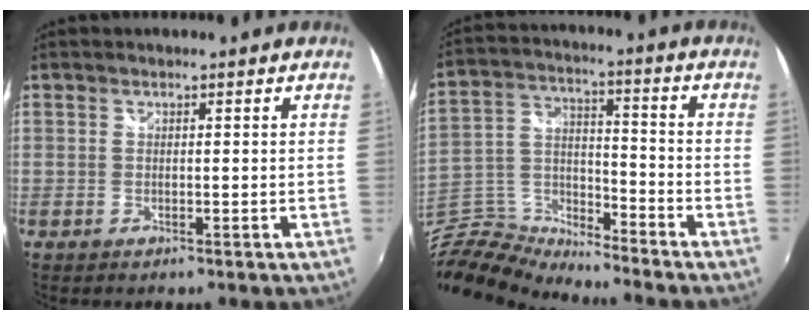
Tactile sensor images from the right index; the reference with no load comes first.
{"total": 15.0, "force": [-13.5, 4.3, 4.8], "torque": [-0.132, -0.005, -0.268]}